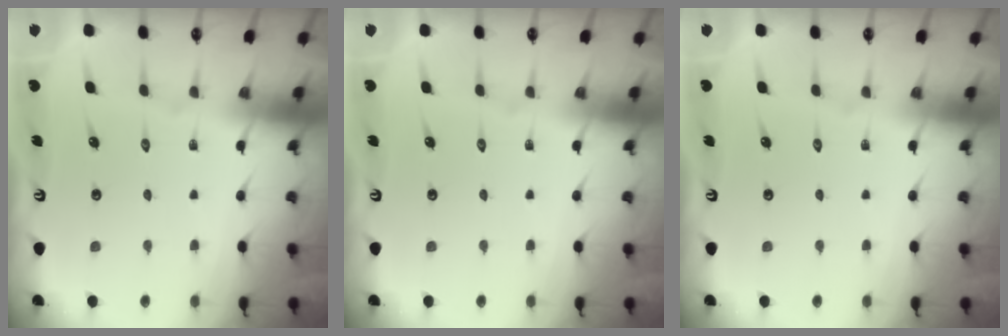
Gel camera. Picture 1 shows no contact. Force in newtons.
{"total": 0.0}
{"total": 0.0}